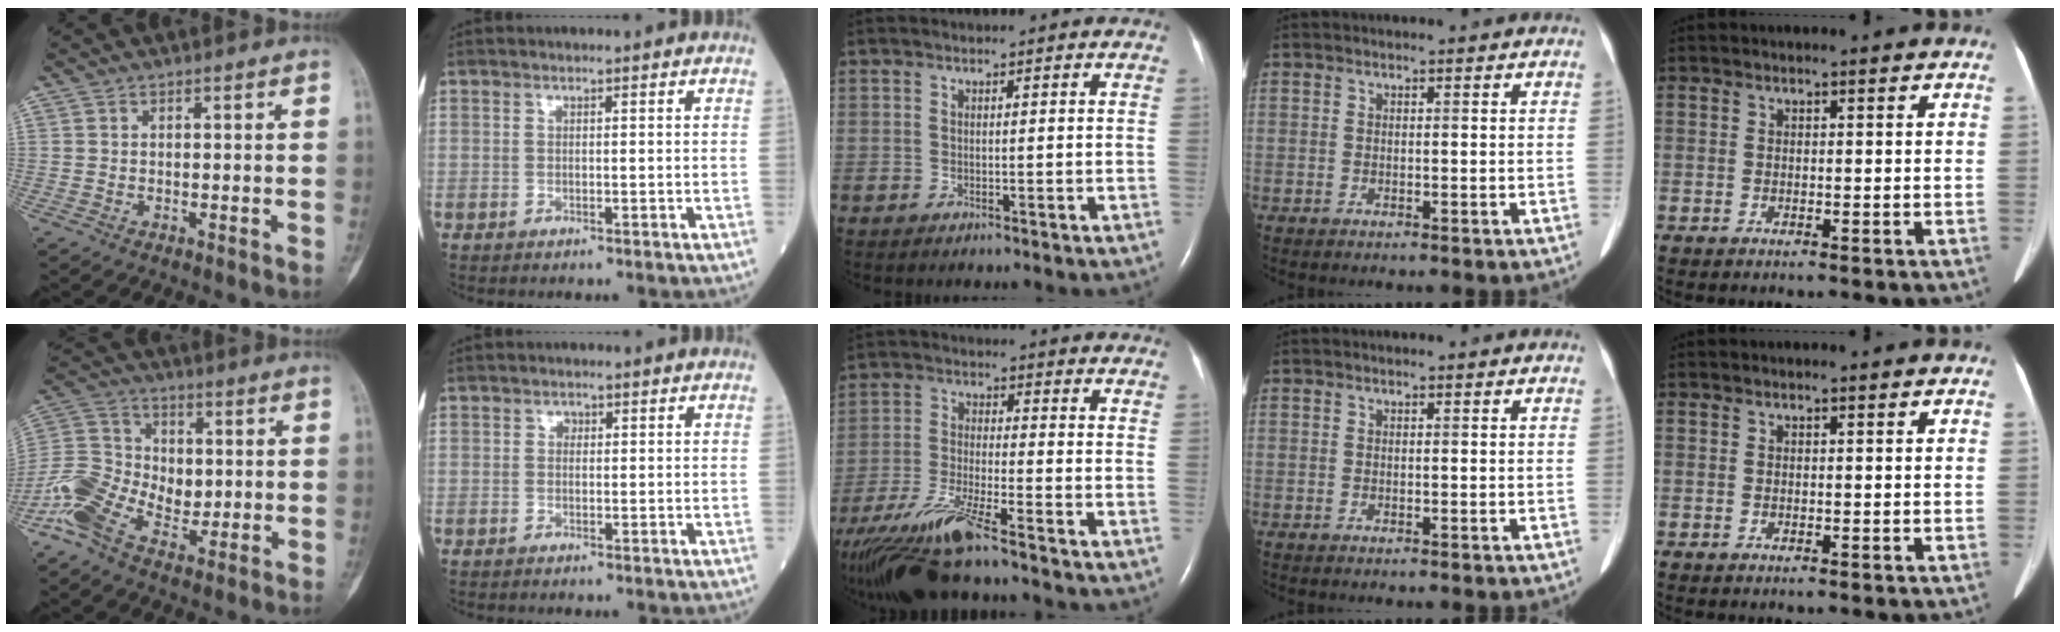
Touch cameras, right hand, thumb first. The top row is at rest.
{"thumb": {"total": 12.6, "force": [-3.0, 8.8, 8.5], "torque": [-0.145, 0.020, -0.065]}, "index": {"total": 0.6, "force": [0.2, 0.5, 0.2], "torque": [0.000, 0.003, 0.003]}, "middle": {"total": 12.5, "force": [-10.2, -0.3, 7.3], "torque": [-0.150, -0.025, -0.188]}}